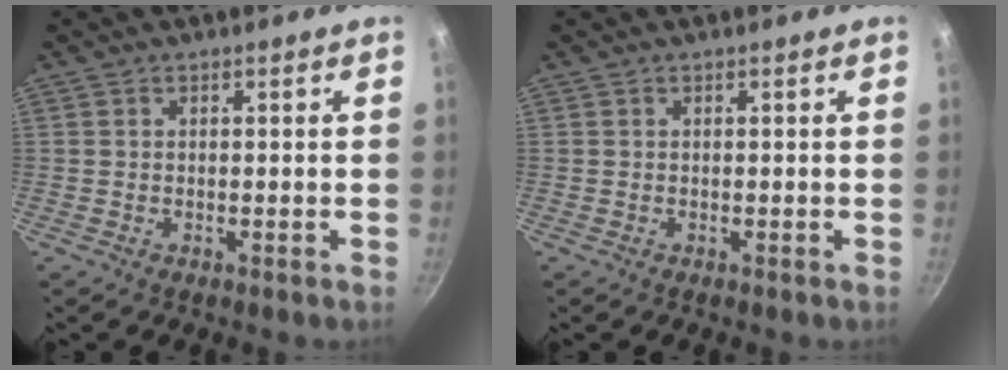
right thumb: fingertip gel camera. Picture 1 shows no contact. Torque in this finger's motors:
{"motor_torque": [0.00, 0.00, 0.00, 0.00, 0.00]}